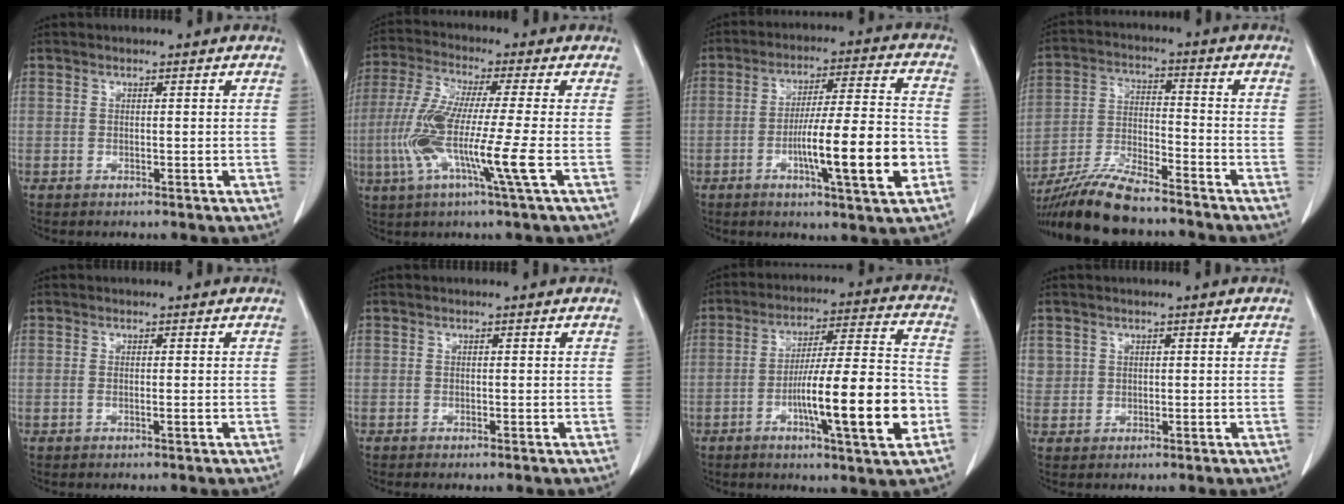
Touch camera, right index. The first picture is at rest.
{"total": 12.3, "force": [-3.0, -0.7, 11.9], "torque": [-0.247, -0.022, -0.067]}
{"total": 14.1, "force": [-4.2, 0.8, 13.4], "torque": [-0.219, -0.001, -0.068]}
{"total": 12.4, "force": [-10.7, 1.8, 5.9], "torque": [-0.113, -0.016, -0.190]}
{"total": 1.0, "force": [-0.2, 0.1, 0.9], "torque": [-0.018, -0.002, -0.002]}
{"total": 0.5, "force": [-0.3, 0.0, 0.4], "torque": [-0.007, -0.001, -0.006]}
{"total": 16.5, "force": [-5.0, 1.1, 15.7], "torque": [-0.258, 0.002, -0.077]}
{"total": 1.9, "force": [0.8, 1.7, 0.1], "torque": [0.014, 0.002, 0.009]}